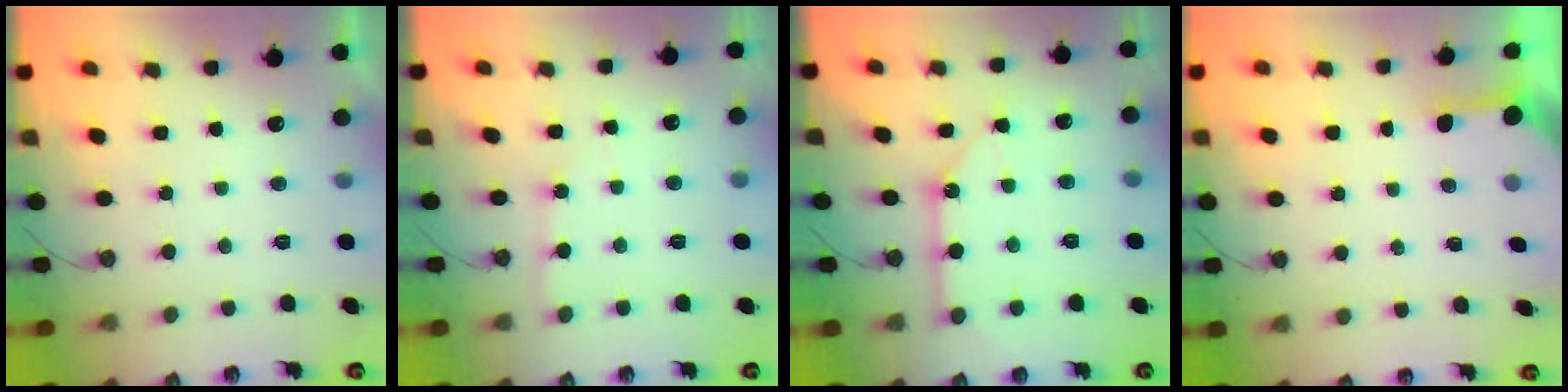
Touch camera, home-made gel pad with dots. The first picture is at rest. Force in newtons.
{"total": 2.4, "press": 2.3, "slide": 0.4}
{"total": 9.7, "press": 9.7, "slide": 0.9}
{"total": 3.4, "press": 3.4, "slide": 0.5}